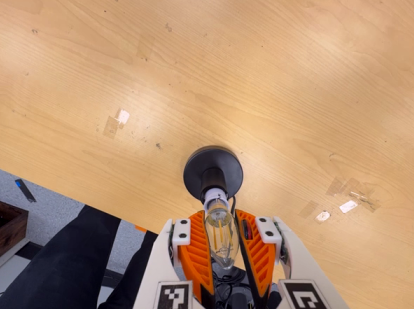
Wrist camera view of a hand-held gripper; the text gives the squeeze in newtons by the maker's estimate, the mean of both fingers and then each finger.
{"total": 13.4, "left": 14.0, "right": 12.8}